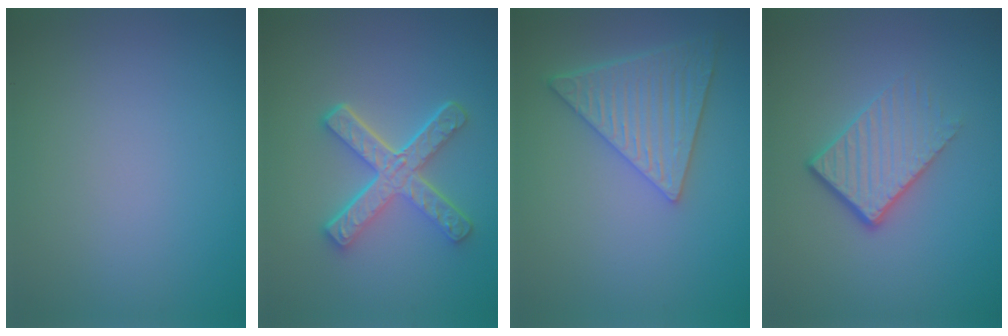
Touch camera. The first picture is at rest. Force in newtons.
{"total": 5.2, "press": 3.9, "slide": 3.5}
{"total": 6.0, "press": 4.9, "slide": 3.4}
{"total": 4.2, "press": 2.7, "slide": 3.2}